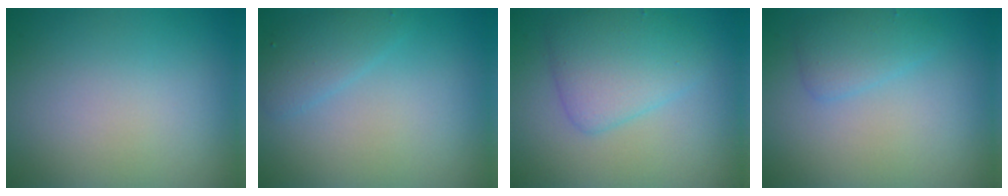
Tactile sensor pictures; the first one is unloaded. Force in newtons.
{"total": 2.0, "press": 2.0, "slide": 0.1}
{"total": 4.0, "press": 4.0, "slide": 0.1}
{"total": 1.9, "press": 1.9, "slide": 0.0}